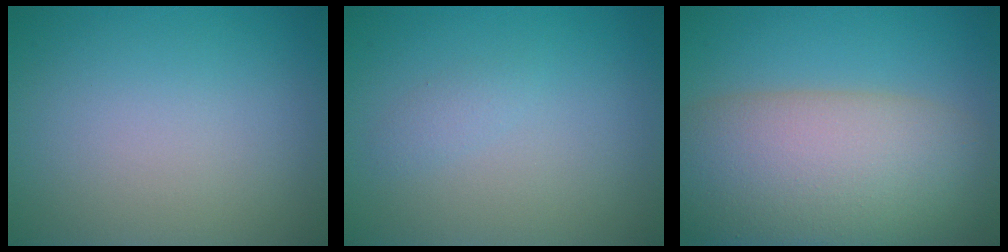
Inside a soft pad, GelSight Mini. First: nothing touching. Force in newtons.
{"total": 0.8, "press": 0.8, "slide": 0.0}
{"total": 12.3, "press": 12.2, "slide": 0.8}